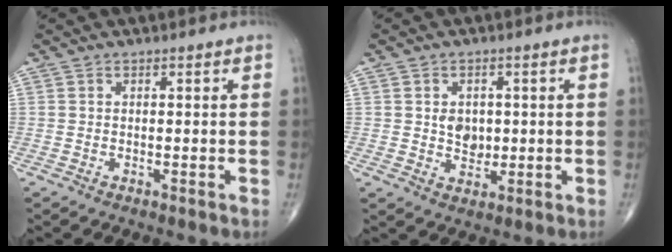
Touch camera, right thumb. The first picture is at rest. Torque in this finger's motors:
{"motor_torque": [-0.01, 1.05, -0.11, -0.06, -0.01]}